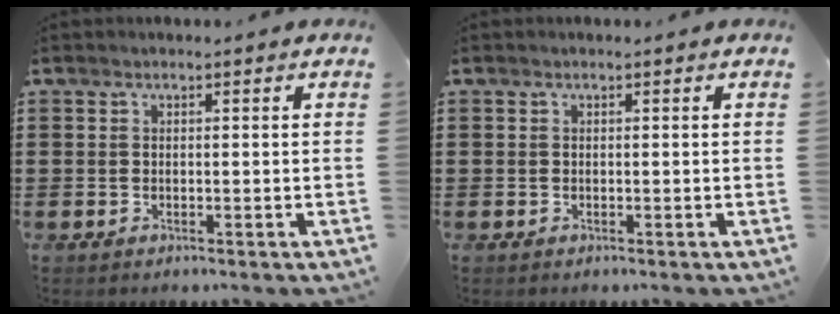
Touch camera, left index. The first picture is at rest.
{"total": 0.0}